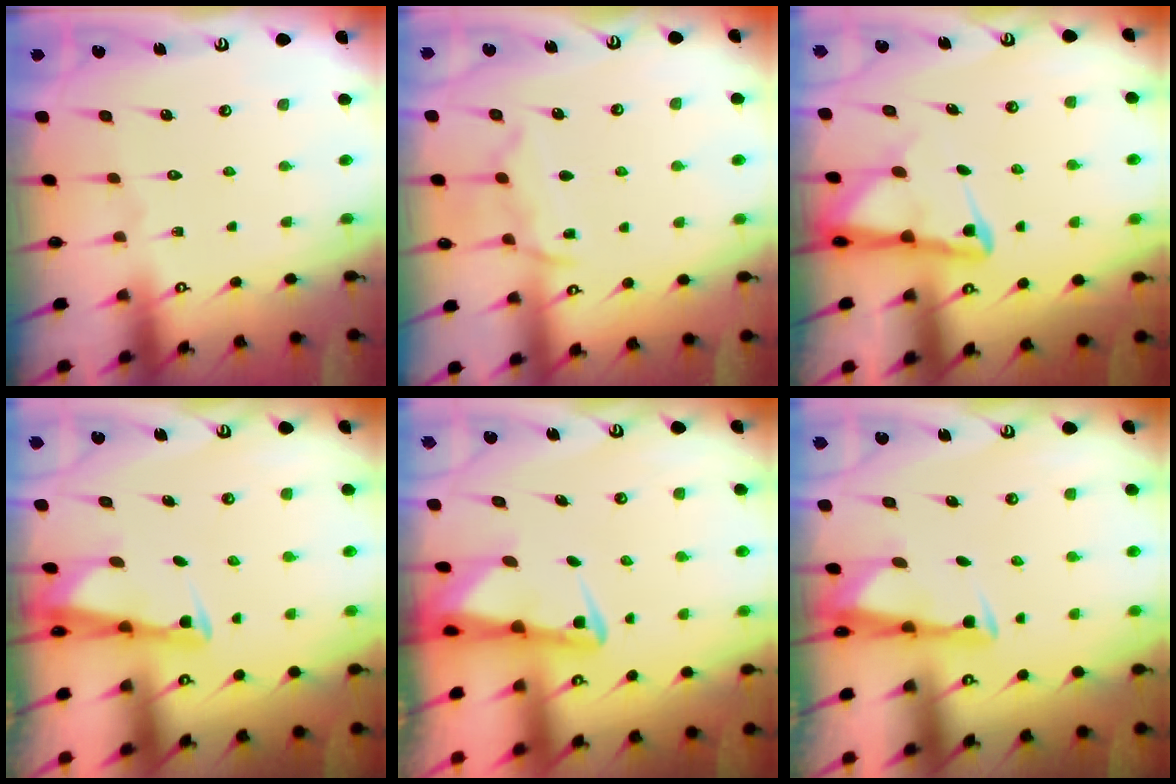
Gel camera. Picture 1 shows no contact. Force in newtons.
{"total": 9.8, "press": 9.7, "slide": 1.2}
{"total": 5.1, "press": 5.1, "slide": 0.6}
{"total": 2.6, "press": 2.5, "slide": 0.6}
{"total": 3.0, "press": 2.9, "slide": 0.6}
{"total": 2.9, "press": 2.8, "slide": 0.8}